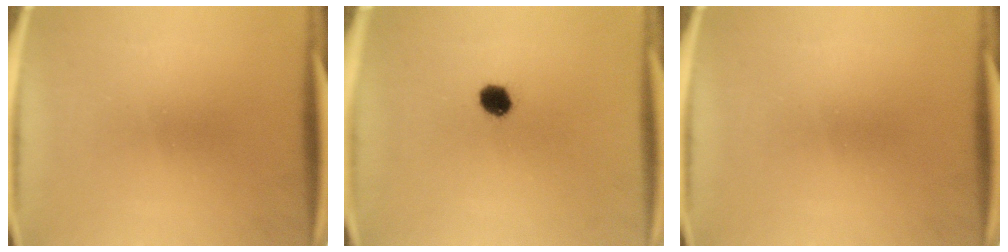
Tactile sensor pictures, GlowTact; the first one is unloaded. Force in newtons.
{"total": 4.3}
{"total": 0.0}